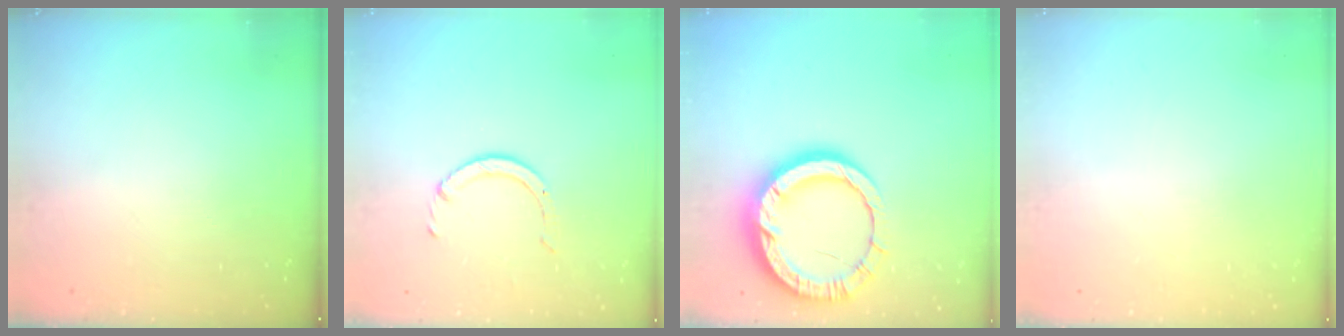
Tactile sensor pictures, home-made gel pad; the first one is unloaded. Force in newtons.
{"total": 2.5, "press": 2.4, "slide": 0.3}
{"total": 15.6, "press": 15.5, "slide": 1.6}
{"total": 2.4, "press": 2.4, "slide": 0.2}